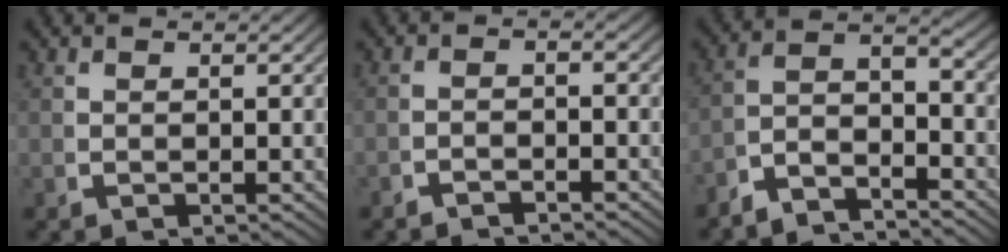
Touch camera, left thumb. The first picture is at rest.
{"total": 1.9, "force": [-1.9, 0.2, 0.3], "torque": [0.000, -0.002, -0.038]}
{"total": 6.8, "force": [-3.1, 4.0, 4.5], "torque": [-0.072, -0.020, -0.061]}